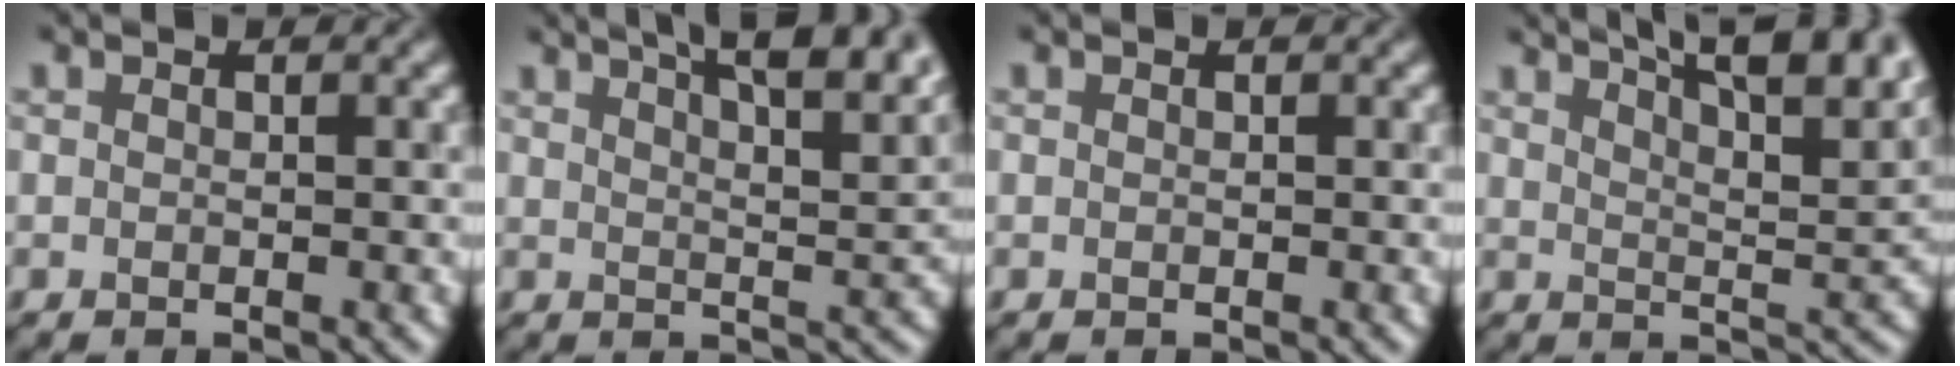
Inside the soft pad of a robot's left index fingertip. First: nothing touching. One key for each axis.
{"total": 12.4, "fx": 8.3, "fy": 4.1, "fz": 8.2, "tx": -0.073, "ty": 0.040, "tz": 0.080}
{"total": 0.0}
{"total": 13.5, "fx": 9.6, "fy": 4.2, "fz": 8.5, "tx": -0.083, "ty": 0.035, "tz": 0.094}